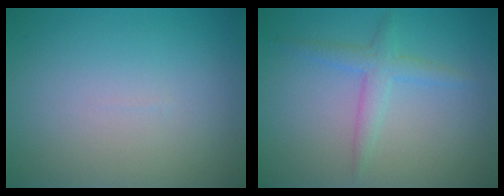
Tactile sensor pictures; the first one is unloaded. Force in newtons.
{"total": 2.2, "press": 2.2, "slide": 0.1}